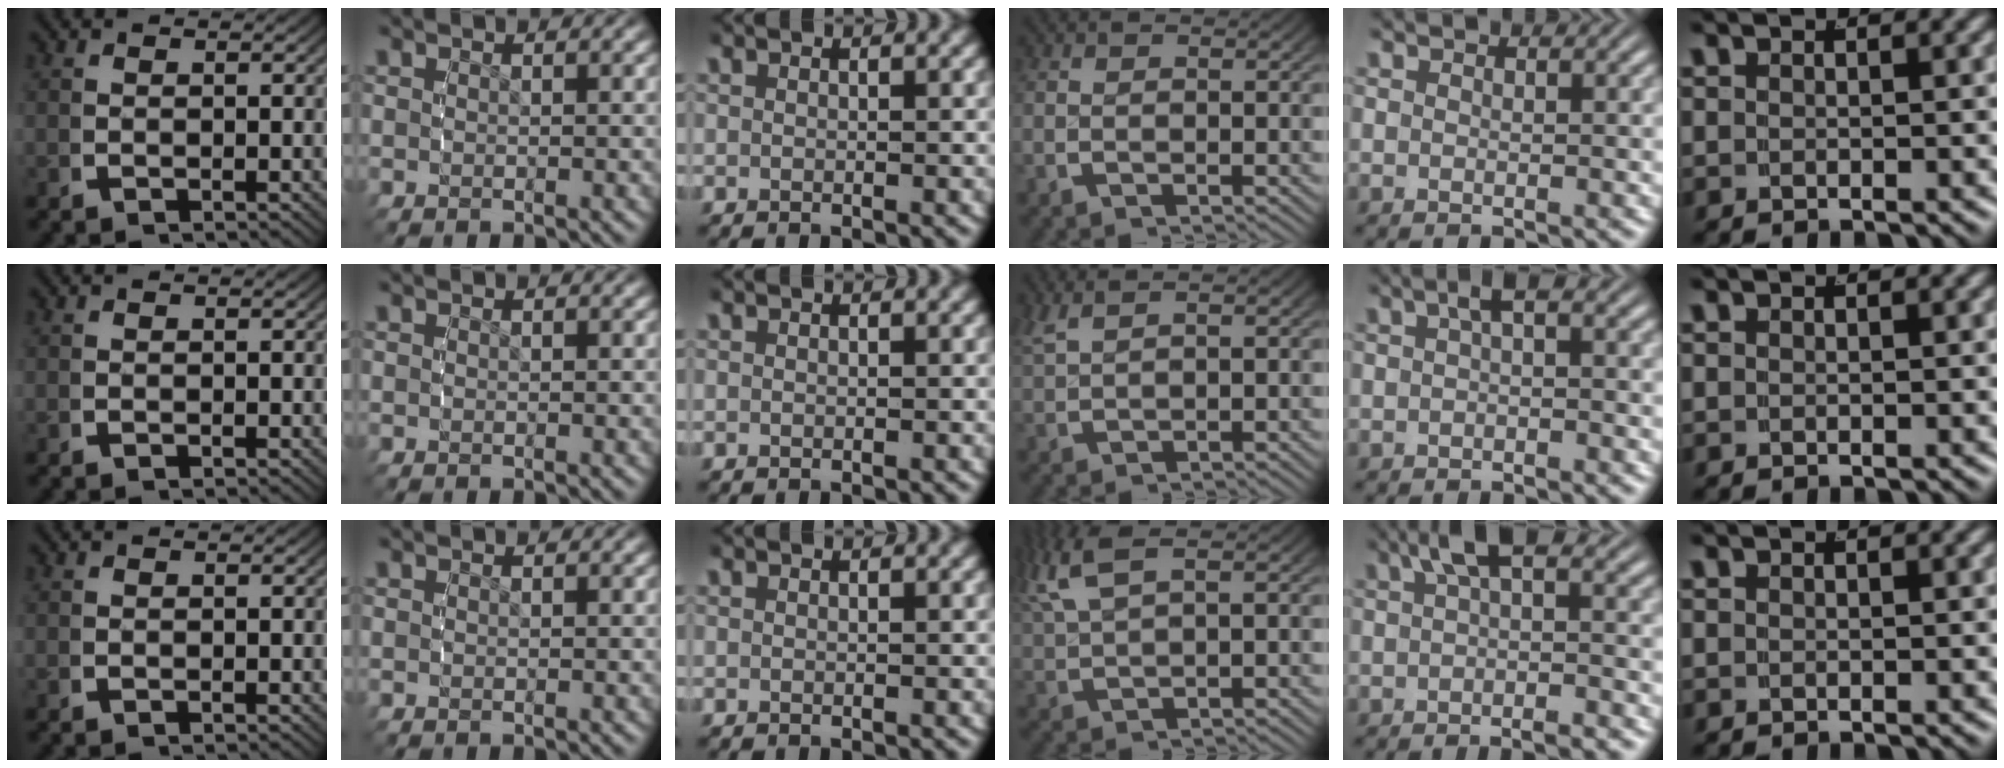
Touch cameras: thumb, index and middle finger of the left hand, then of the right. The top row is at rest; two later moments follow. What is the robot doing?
{"motion": "grasp_and_lifting", "object": "camera"}